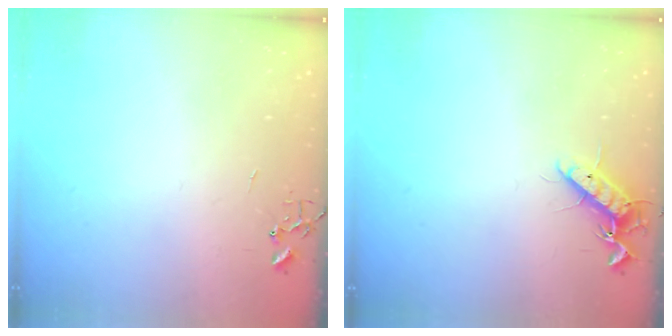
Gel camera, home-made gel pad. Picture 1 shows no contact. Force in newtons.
{"total": 11.0, "press": 10.9, "slide": 1.9}